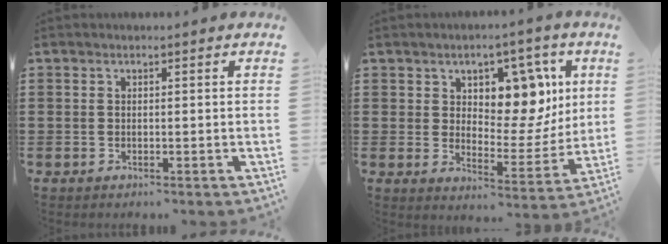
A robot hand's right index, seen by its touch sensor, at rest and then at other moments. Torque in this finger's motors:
{"motor_torque": [0.60, 0.18, 0.61, 0.13]}